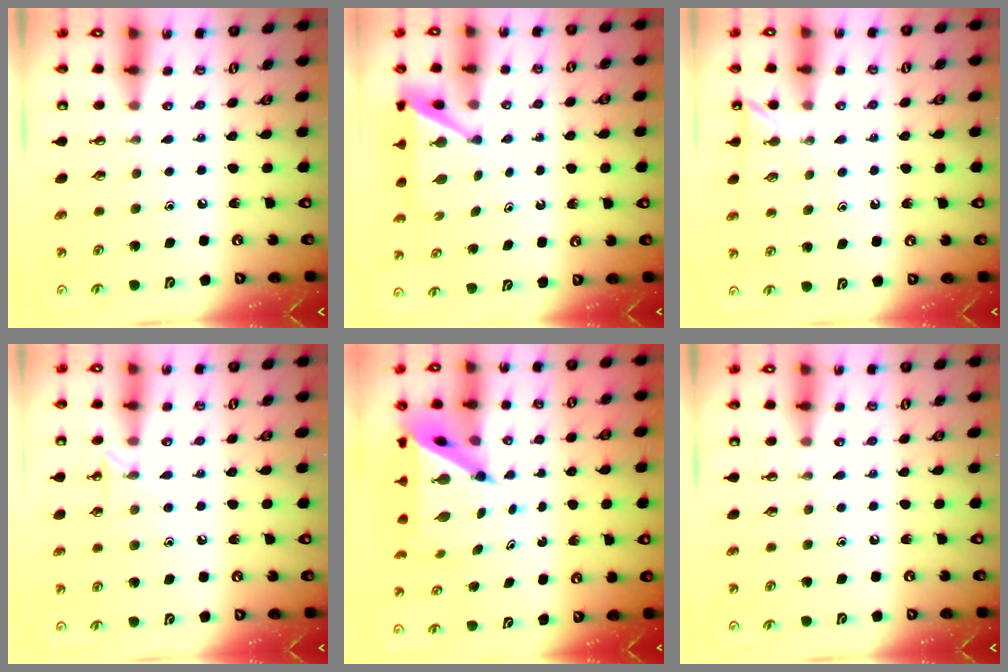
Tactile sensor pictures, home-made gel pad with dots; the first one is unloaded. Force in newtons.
{"total": 6.3, "press": 6.3, "slide": 0.2}
{"total": 2.1, "press": 2.1, "slide": 0.3}
{"total": 6.2, "press": 6.2, "slide": 0.6}
{"total": 8.7, "press": 8.7, "slide": 0.8}
{"total": 0.0}